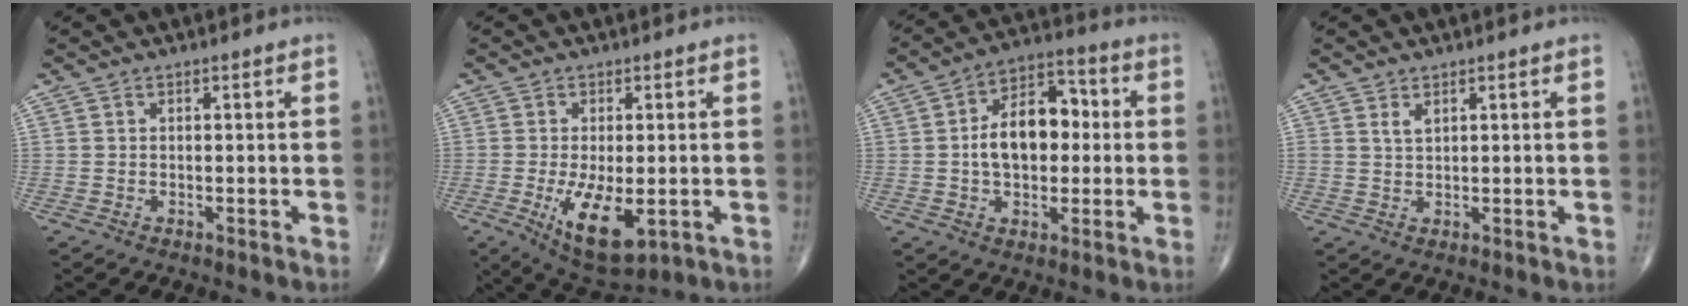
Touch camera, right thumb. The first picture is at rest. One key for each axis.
{"total": 10.6, "fx": -2.9, "fy": 4.5, "fz": 9.2, "tx": -0.154, "ty": -0.020, "tz": -0.035}
{"total": 13.0, "fx": 0.3, "fy": 8.2, "fz": 10.1, "tx": -0.136, "ty": 0.029, "tz": -0.003}
{"total": 1.6, "fx": 1.0, "fy": 0.8, "fz": 1.0, "tx": -0.014, "ty": -0.003, "tz": 0.022}